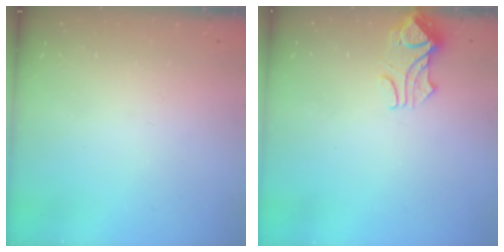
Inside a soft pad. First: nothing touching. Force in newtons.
{"total": 1.1, "press": 0.7, "slide": 0.9}